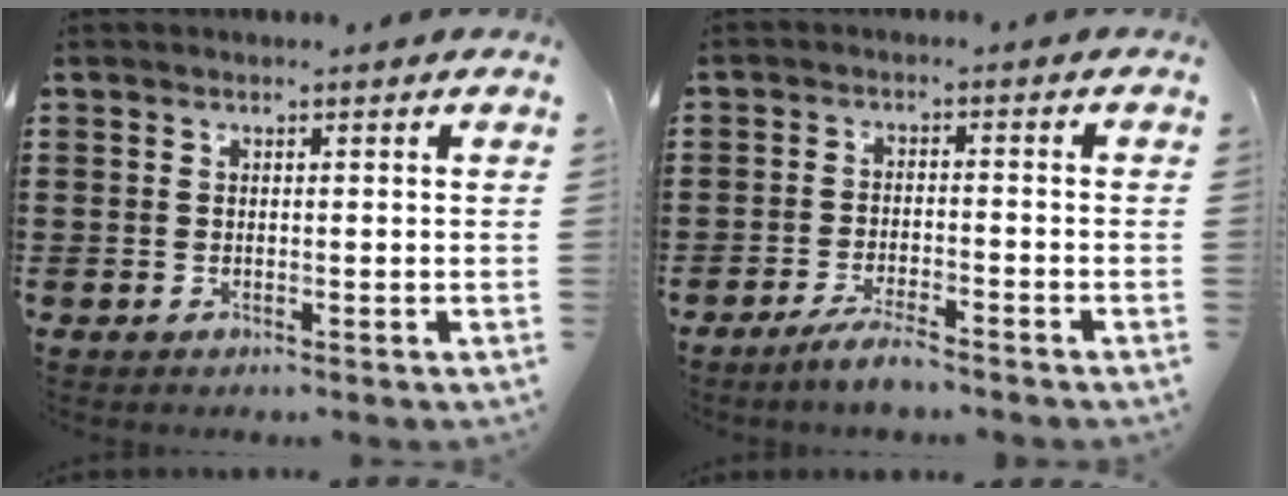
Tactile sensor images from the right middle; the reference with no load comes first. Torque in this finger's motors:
{"motor_torque": [0.27, -0.01, 0.04, 0.02]}